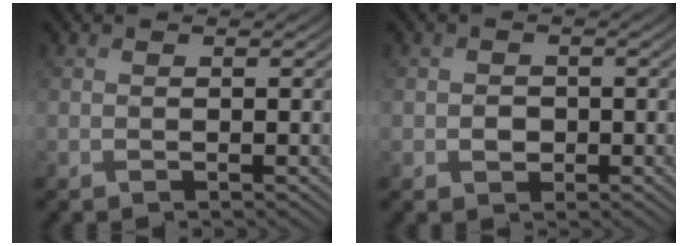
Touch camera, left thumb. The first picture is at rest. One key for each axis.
{"total": 1.9, "fx": -0.3, "fy": 1.7, "fz": 0.7, "tx": -0.012, "ty": -0.005, "tz": -0.009}